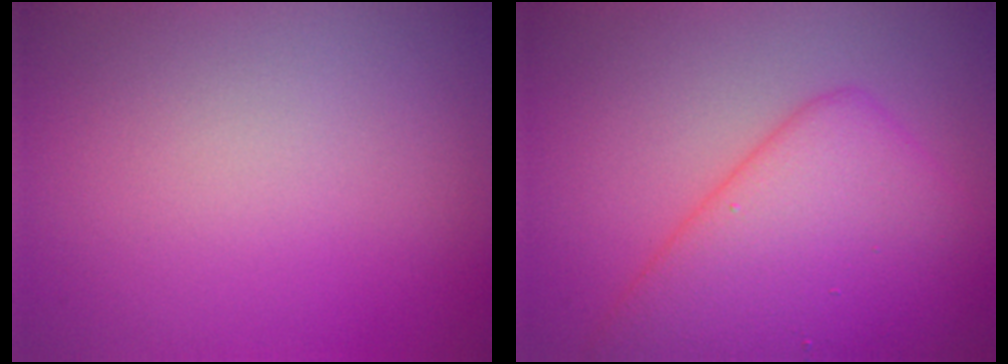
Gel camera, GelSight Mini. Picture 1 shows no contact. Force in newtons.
{"total": 8.1, "press": 8.1, "slide": 0.1}